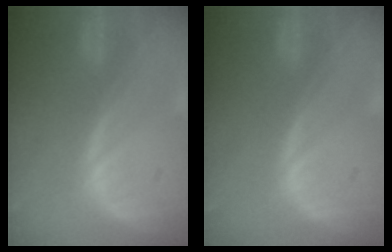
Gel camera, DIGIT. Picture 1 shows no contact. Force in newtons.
{"total": 0.0}